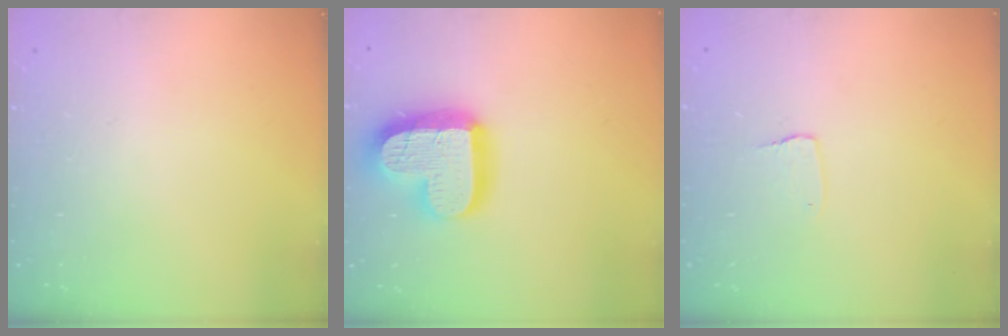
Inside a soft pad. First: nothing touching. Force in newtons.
{"total": 20.3, "press": 20.2, "slide": 1.7}
{"total": 3.2, "press": 3.2, "slide": 0.3}